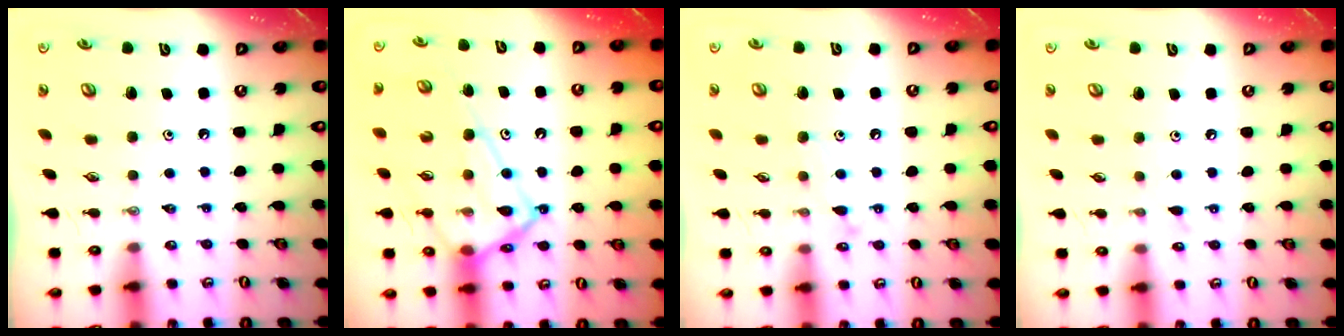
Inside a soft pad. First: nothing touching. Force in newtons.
{"total": 19.1, "press": 19.1, "slide": 1.6}
{"total": 8.3, "press": 8.2, "slide": 0.7}
{"total": 3.8, "press": 3.7, "slide": 0.6}